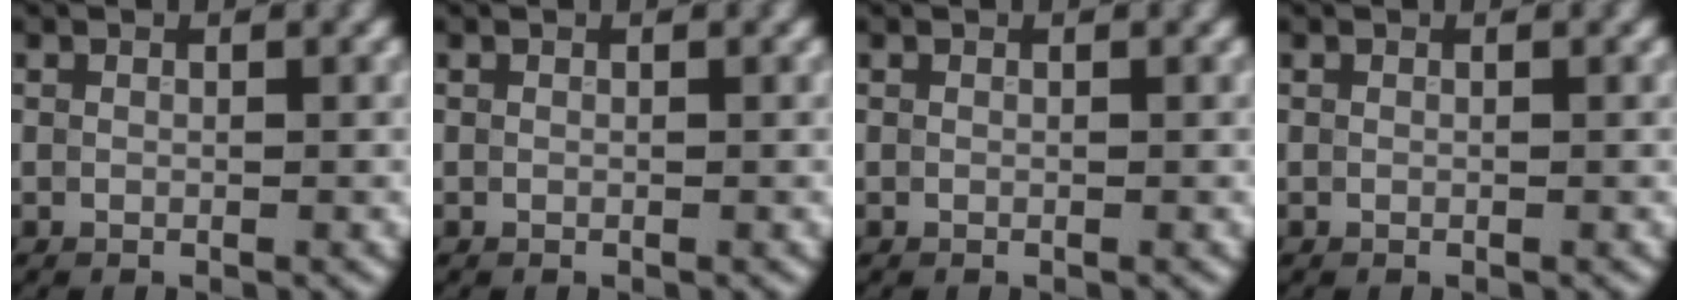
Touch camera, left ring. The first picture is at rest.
{"total": 0.0}
{"total": 0.0}
{"total": 0.0}